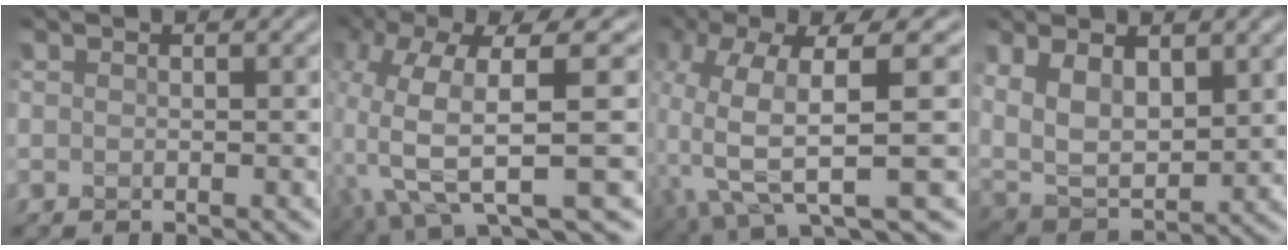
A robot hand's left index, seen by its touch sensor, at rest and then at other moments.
{"total": 9.2, "force": [1.4, 3.2, 8.6], "torque": [-0.180, -0.003, 0.039]}
{"total": 9.3, "force": [0.5, 3.0, 8.8], "torque": [-0.181, -0.002, 0.016]}
{"total": 7.2, "force": [2.7, 4.0, 5.3], "torque": [-0.108, -0.002, 0.048]}